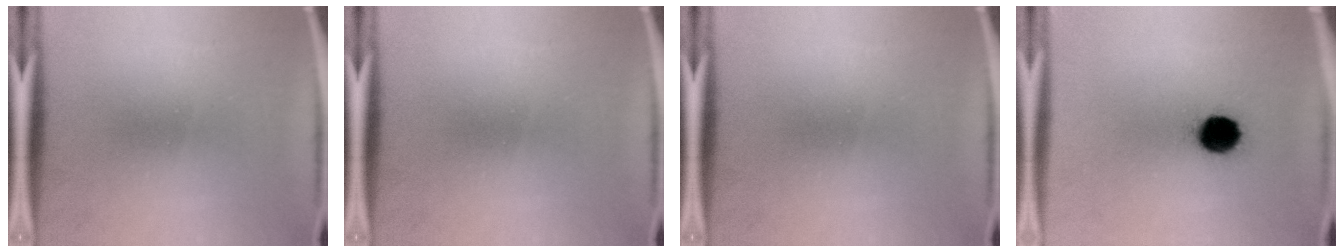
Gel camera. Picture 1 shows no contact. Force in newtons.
{"total": 0.0}
{"total": 0.0}
{"total": 9.5}